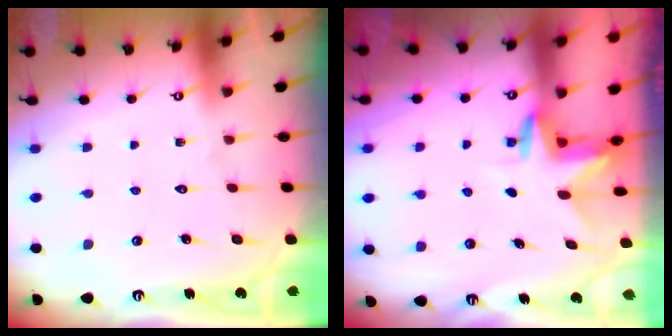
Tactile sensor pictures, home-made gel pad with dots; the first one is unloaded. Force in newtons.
{"total": 3.2, "press": 3.2, "slide": 0.3}